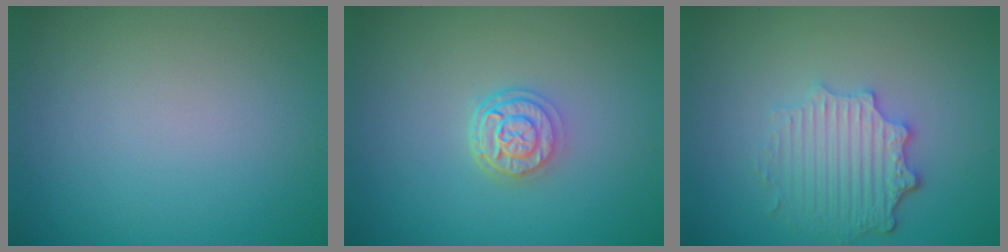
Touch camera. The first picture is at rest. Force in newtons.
{"total": 3.1, "press": 2.4, "slide": 1.9}
{"total": 4.1, "press": 3.3, "slide": 2.4}